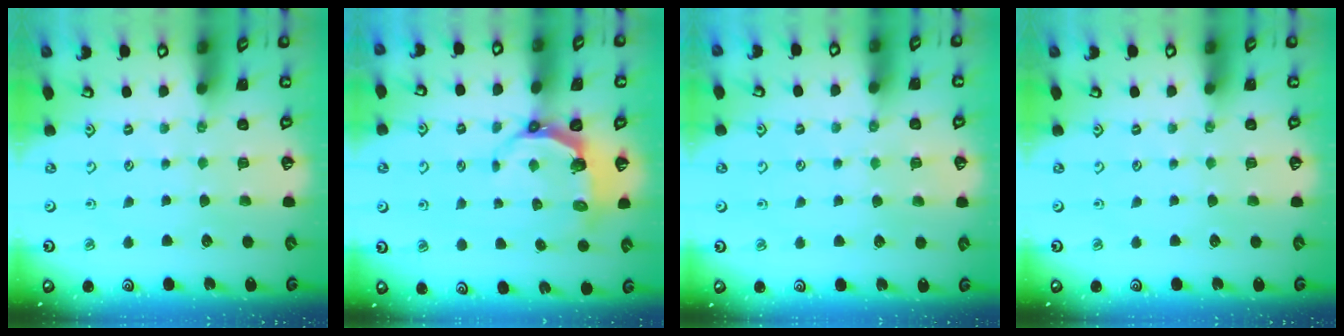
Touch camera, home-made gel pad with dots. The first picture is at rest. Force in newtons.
{"total": 5.2, "press": 3.8, "slide": 3.5}
{"total": 4.7, "press": 4.6, "slide": 0.4}
{"total": 0.0}